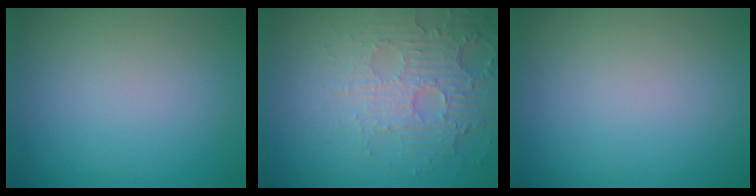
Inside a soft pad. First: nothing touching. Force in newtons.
{"total": 4.6, "press": 3.4, "slide": 3.2}
{"total": 0.0}